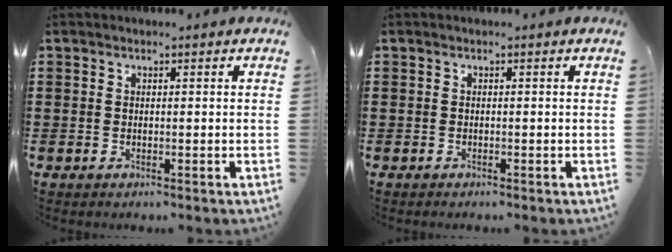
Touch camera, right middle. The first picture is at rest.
{"total": 0.0}